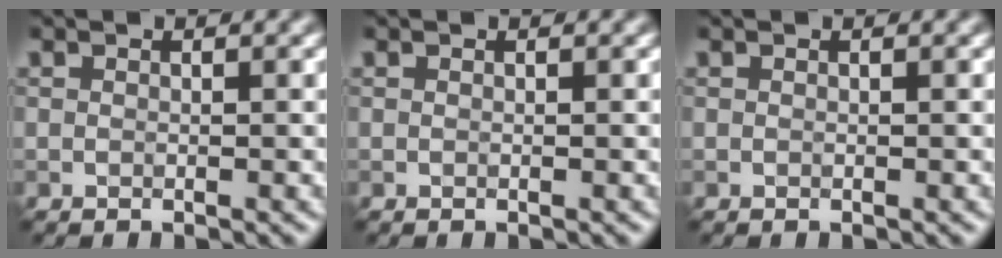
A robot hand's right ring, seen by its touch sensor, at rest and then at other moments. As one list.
[{"total": 0.0}, {"total": 0.0}]